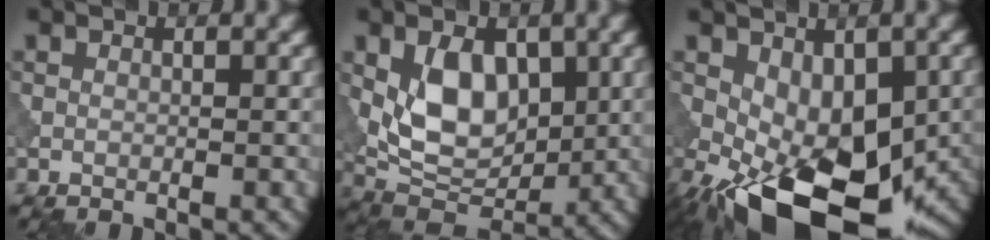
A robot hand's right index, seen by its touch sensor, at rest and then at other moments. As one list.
[{"total": 6.8, "force": [1.0, 4.3, 5.2], "torque": [-0.087, -0.012, 0.019]}, {"total": 13.5, "force": [-4.8, 7.2, 10.4], "torque": [-0.162, -0.032, -0.066]}]